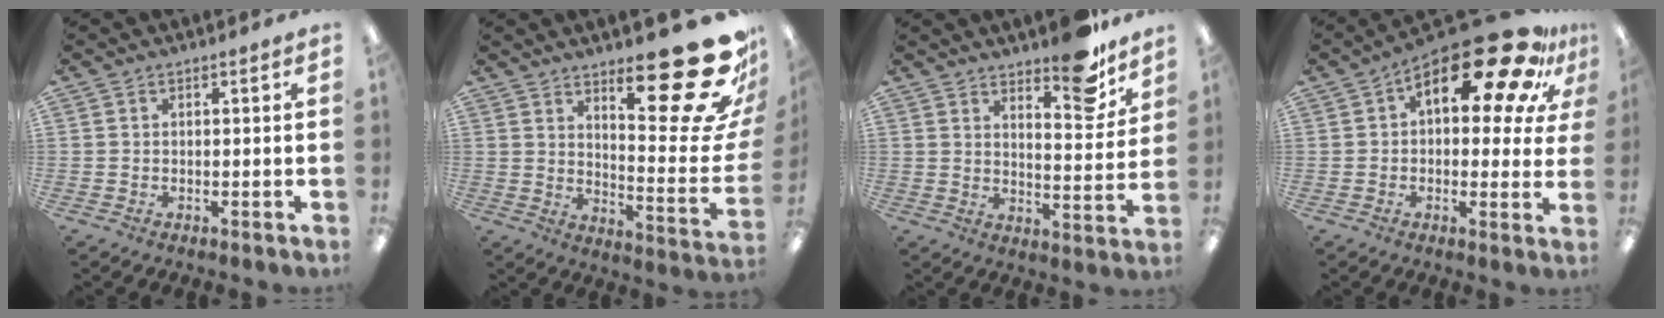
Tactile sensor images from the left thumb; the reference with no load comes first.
{"total": 26.0, "force": [16.9, 6.7, 18.6], "torque": [-0.233, -0.136, 0.270]}
{"total": 12.2, "force": [9.8, 3.8, 6.2], "torque": [-0.060, -0.075, 0.167]}
{"total": 22.5, "force": [13.0, 8.9, 16.0], "torque": [-0.229, -0.084, 0.211]}